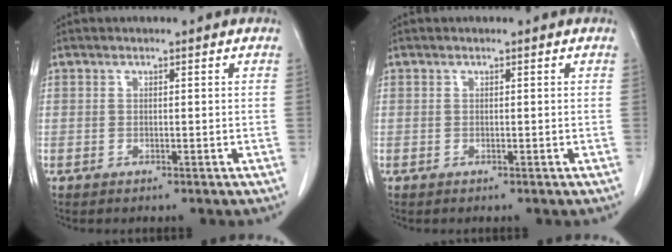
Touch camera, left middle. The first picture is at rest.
{"total": 0.0}